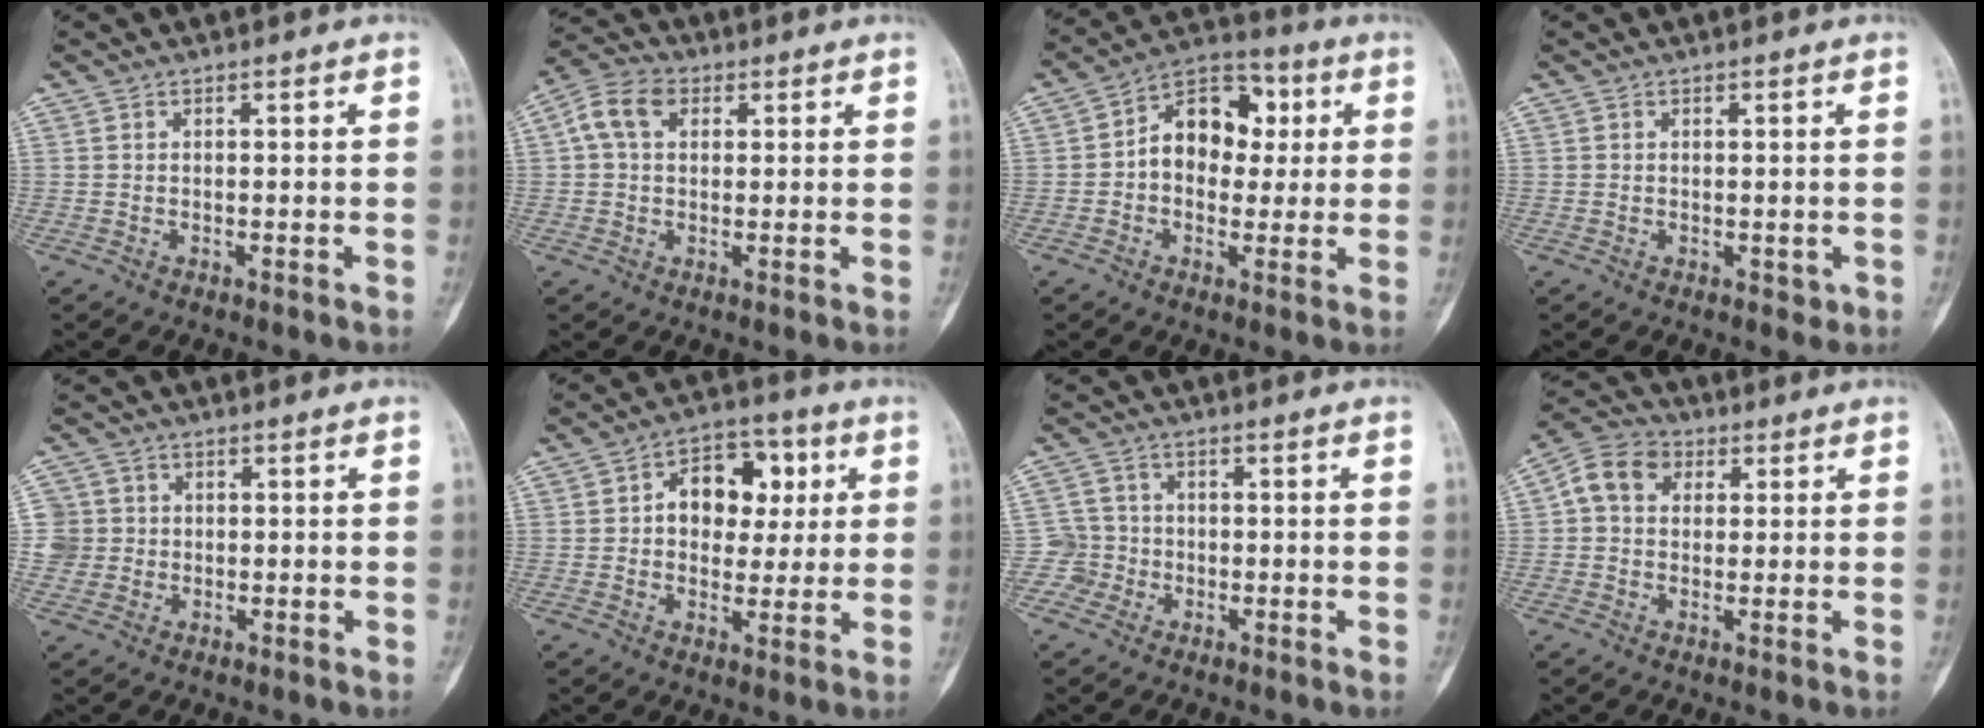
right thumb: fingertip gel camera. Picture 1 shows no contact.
{"total": 7.2, "force": [2.0, 5.1, 4.7], "torque": [-0.084, 0.021, 0.031]}
{"total": 12.5, "force": [1.5, 9.1, 8.4], "torque": [-0.086, 0.026, 0.012]}
{"total": 1.0, "force": [0.0, 0.9, 0.5], "torque": [-0.001, 0.001, 0.002]}
{"total": 5.1, "force": [0.2, 5.1, 0.3], "torque": [0.020, 0.010, 0.000]}
{"total": 11.8, "force": [2.4, 8.5, 7.9], "torque": [-0.062, 0.013, 0.032]}
{"total": 4.0, "force": [-1.3, 3.7, -0.4], "torque": [0.033, 0.014, -0.032]}
{"total": 7.8, "force": [1.8, 6.2, 4.3], "torque": [-0.064, 0.019, 0.021]}